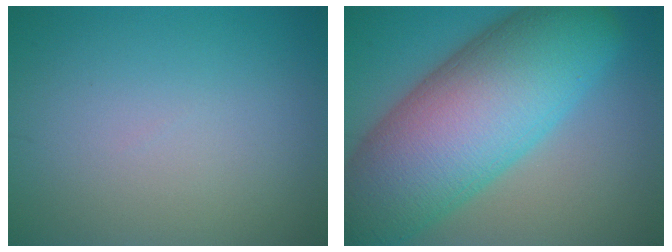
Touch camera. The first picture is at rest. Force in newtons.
{"total": 16.0, "press": 16.0, "slide": 0.6}